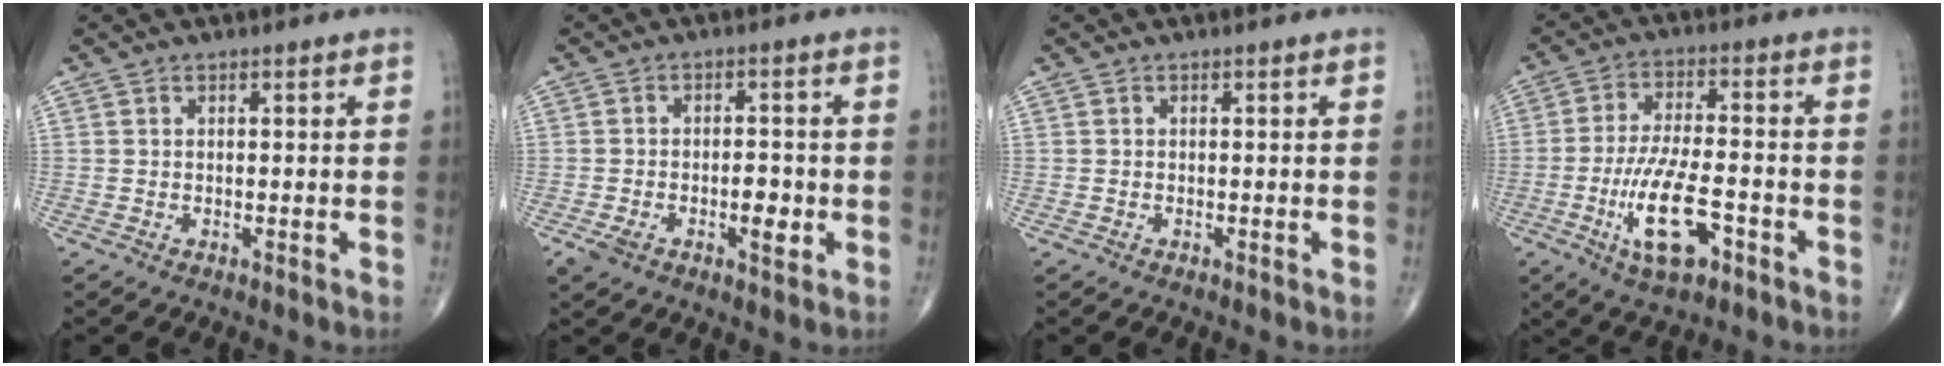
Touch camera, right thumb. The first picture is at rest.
{"total": 6.3, "force": [-1.8, 3.3, 5.1], "torque": [-0.079, 0.015, -0.023]}
{"total": 0.0}
{"total": 12.1, "force": [-4.7, 4.5, 10.1], "torque": [-0.194, 0.018, -0.078]}